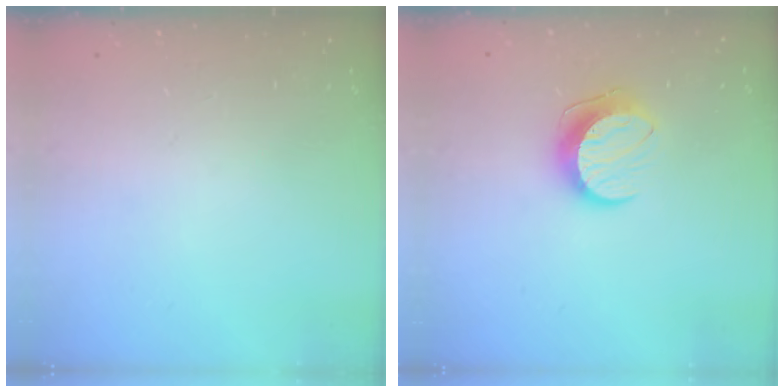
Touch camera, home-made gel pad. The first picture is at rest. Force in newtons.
{"total": 10.7, "press": 10.7, "slide": 0.5}